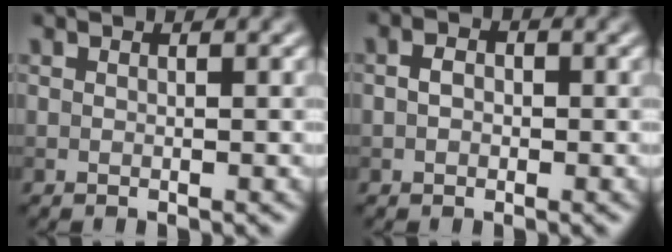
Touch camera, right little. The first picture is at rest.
{"total": 1.5, "force": [-0.1, 1.2, 1.0], "torque": [-0.019, 0.002, -0.006]}